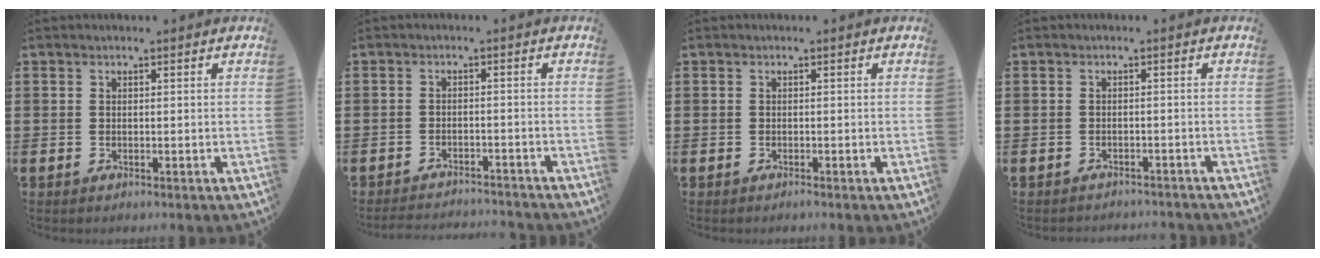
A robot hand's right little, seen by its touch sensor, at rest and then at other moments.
{"total": 2.2, "force": [-2.2, -0.1, 0.1], "torque": [-0.004, 0.004, -0.047]}
{"total": 0.0}
{"total": 1.1, "force": [-1.1, 0.0, -0.1], "torque": [-0.001, 0.002, -0.024]}